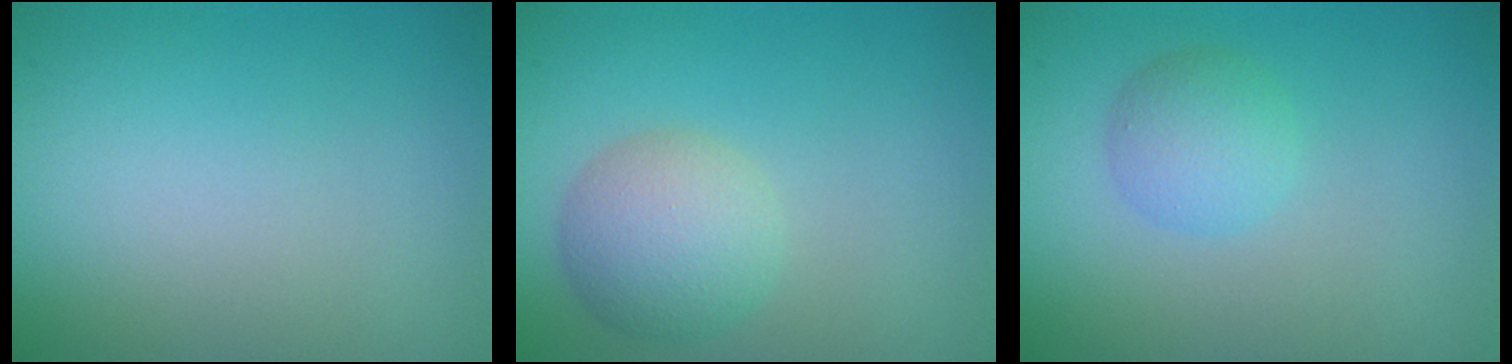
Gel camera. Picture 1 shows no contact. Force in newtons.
{"total": 4.0, "press": 4.0, "slide": 0.1}
{"total": 2.3, "press": 2.3, "slide": 0.1}